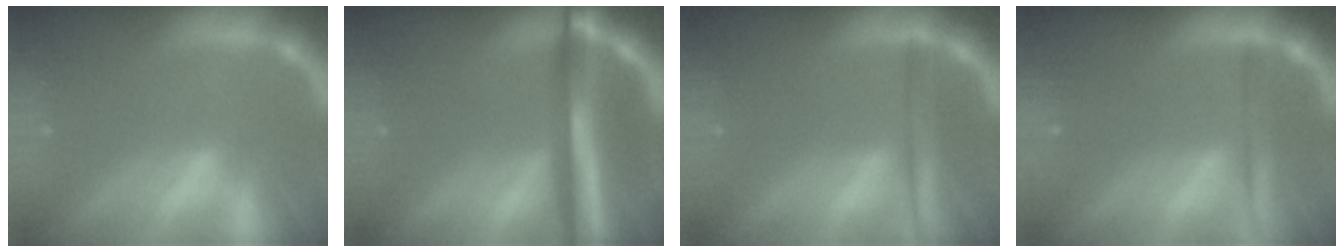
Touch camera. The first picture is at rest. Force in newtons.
{"total": 8.6}
{"total": 2.9}
{"total": 2.5}